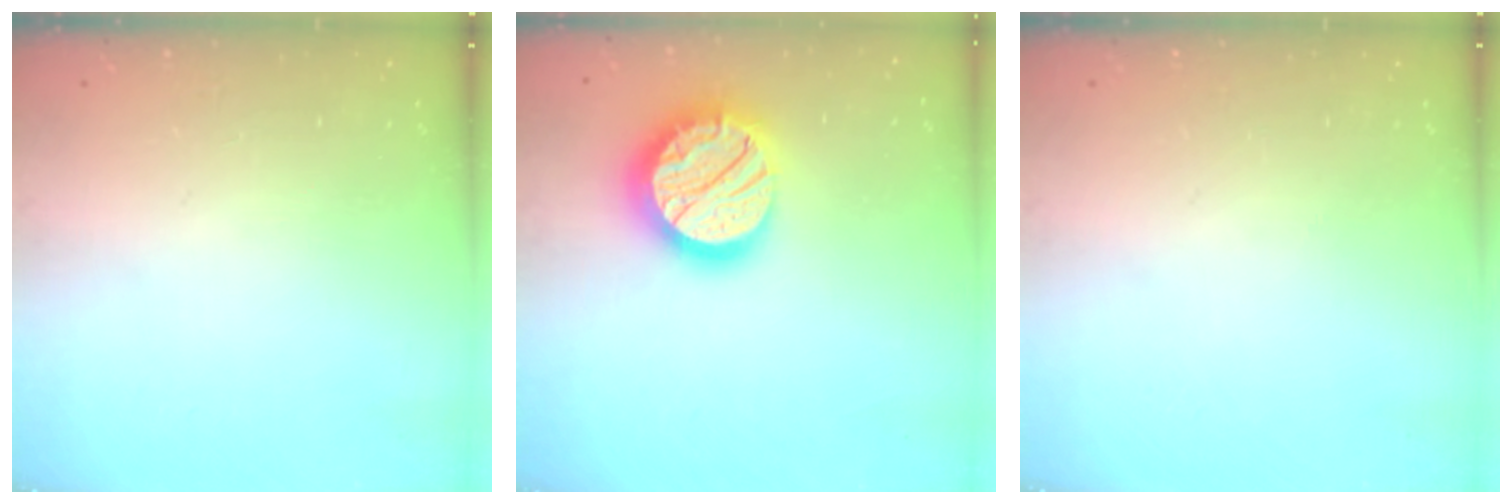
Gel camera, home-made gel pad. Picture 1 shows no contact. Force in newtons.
{"total": 19.0, "press": 18.9, "slide": 1.4}
{"total": 0.0}